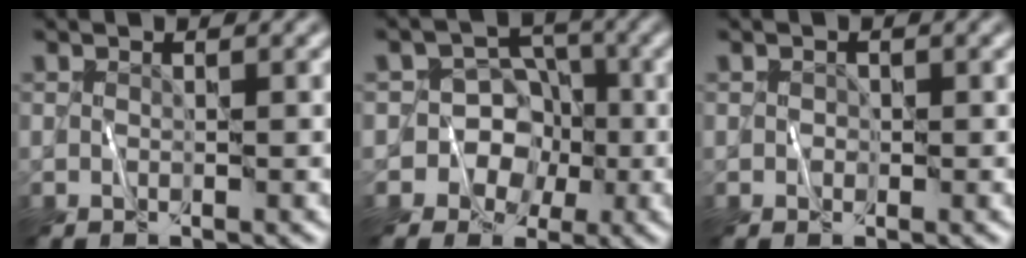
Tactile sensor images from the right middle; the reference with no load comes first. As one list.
[{"total": 6.3, "force": [-2.1, 5.9, 0.7], "torque": [0.020, 0.020, -0.057]}, {"total": 0.0}]